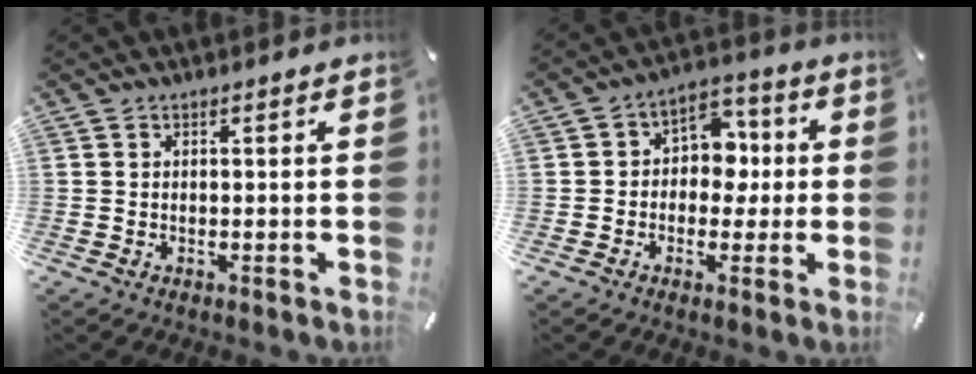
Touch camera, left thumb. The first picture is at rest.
{"total": 7.1, "force": [-0.8, 6.2, 3.4], "torque": [-0.049, 0.012, -0.018]}